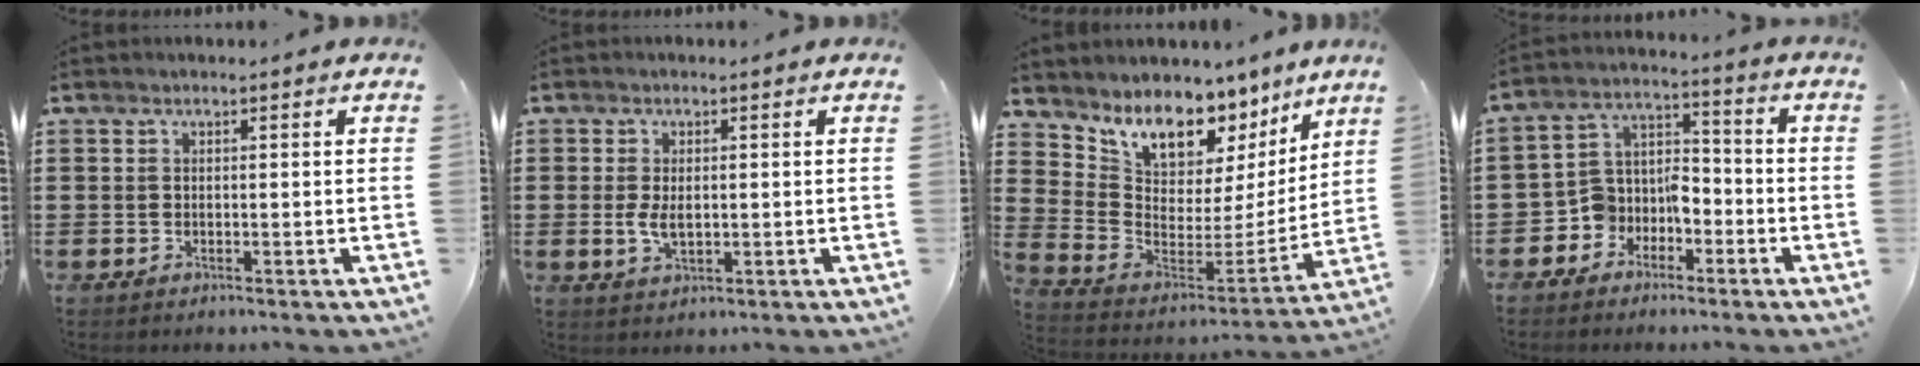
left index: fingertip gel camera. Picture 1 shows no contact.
{"total": 3.5, "force": [-0.1, 1.9, 2.9], "torque": [-0.072, 0.000, -0.007]}
{"total": 8.1, "force": [6.8, 4.1, 1.7], "torque": [-0.072, -0.058, 0.126]}
{"total": 6.3, "force": [-4.3, 4.5, 1.2], "torque": [-0.046, 0.004, -0.090]}